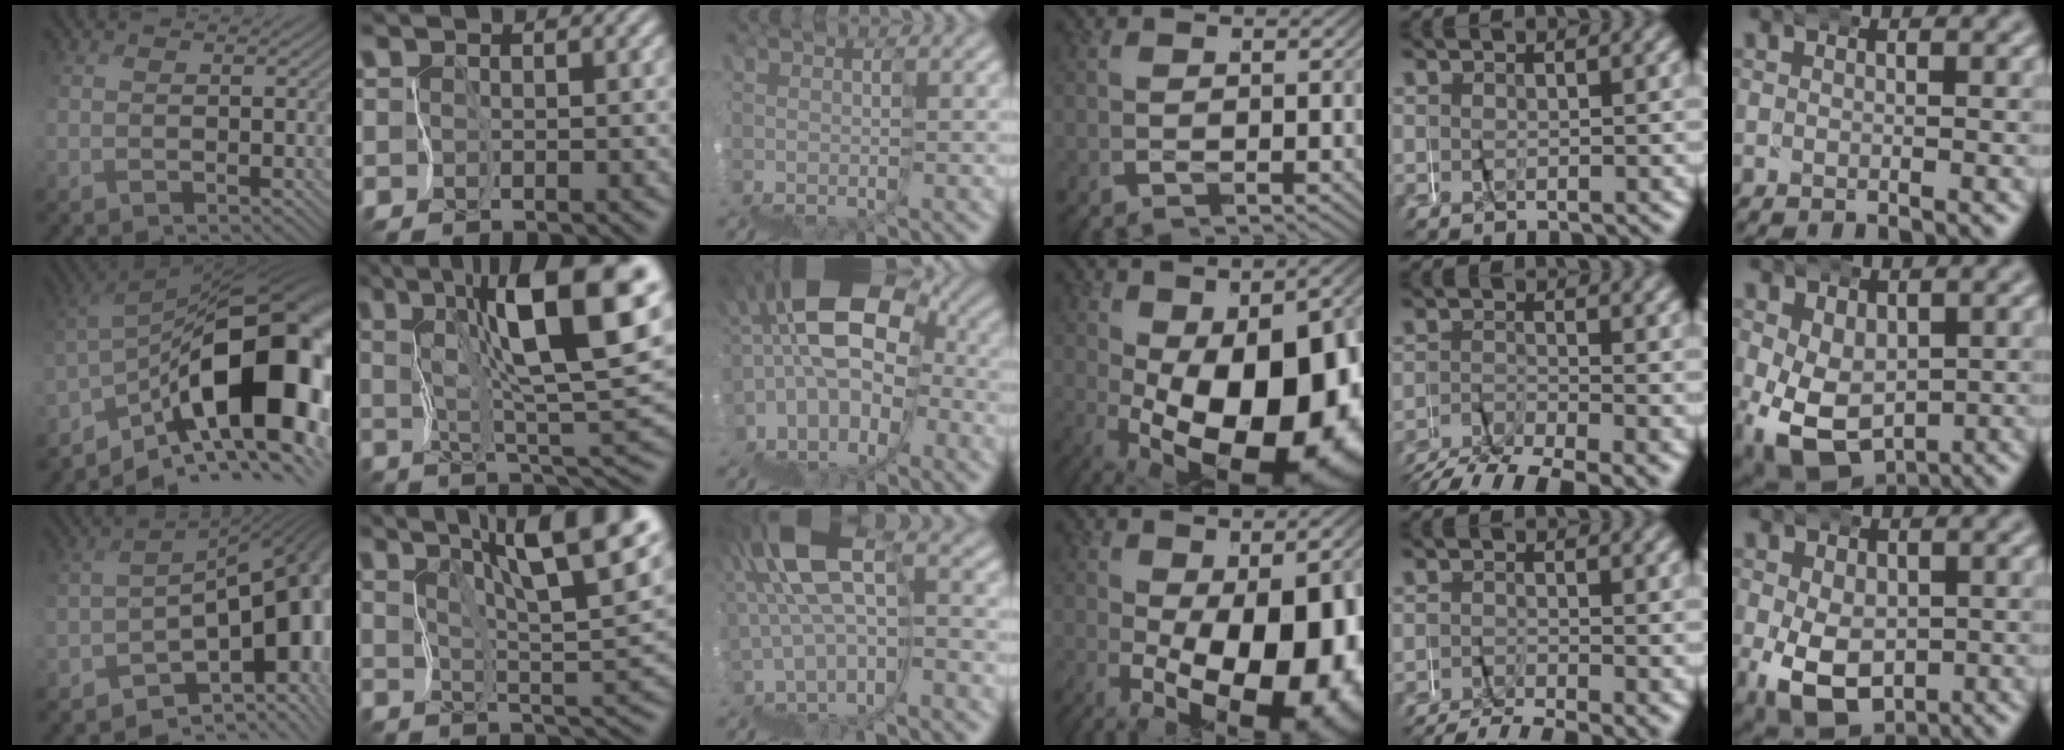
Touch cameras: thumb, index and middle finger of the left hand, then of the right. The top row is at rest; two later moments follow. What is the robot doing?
{"motion": "wrap", "object": "masking tape"}